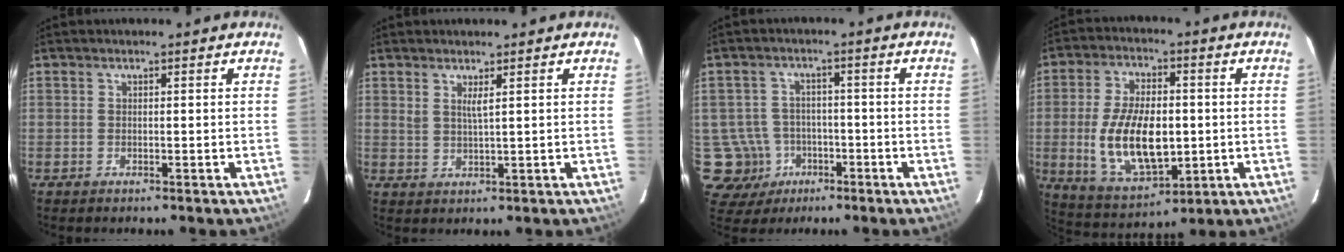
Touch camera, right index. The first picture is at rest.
{"total": 2.0, "force": [1.2, -0.1, 1.6], "torque": [-0.029, -0.003, 0.021]}
{"total": 8.4, "force": [-3.0, 7.8, 0.9], "torque": [-0.043, 0.025, -0.038]}
{"total": 15.6, "force": [-1.6, 7.8, 13.4], "torque": [-0.267, -0.010, -0.014]}